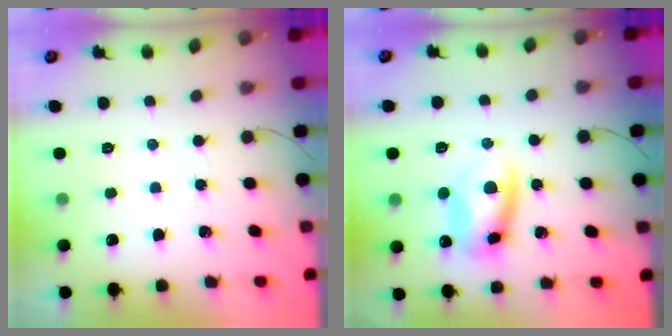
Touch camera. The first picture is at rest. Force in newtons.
{"total": 10.4, "press": 10.2, "slide": 1.9}